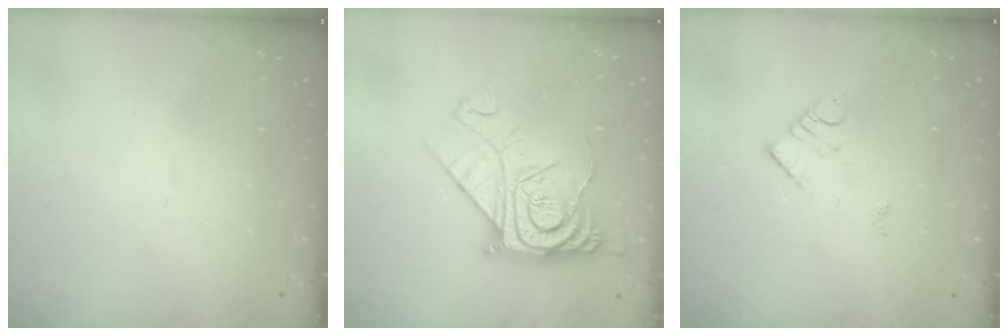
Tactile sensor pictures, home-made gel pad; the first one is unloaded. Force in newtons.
{"total": 15.1, "press": 15.0, "slide": 1.4}
{"total": 3.0, "press": 3.0, "slide": 0.2}